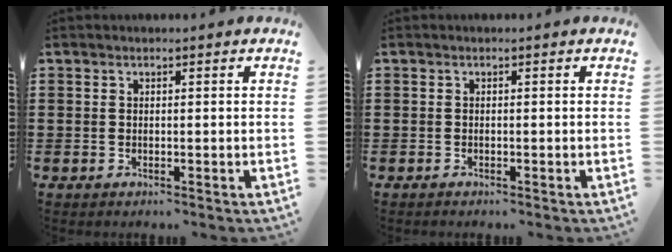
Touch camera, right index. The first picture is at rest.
{"total": 0.0}